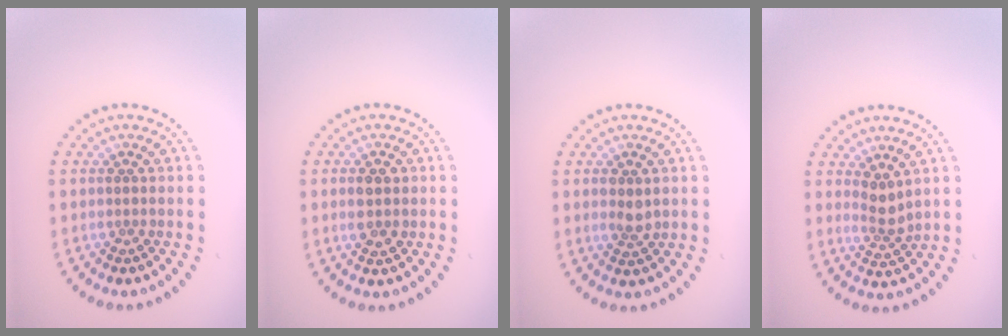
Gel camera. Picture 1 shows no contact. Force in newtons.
{"total": 2.0, "press": 2.0, "slide": 0.0}
{"total": 1.5, "press": 1.5, "slide": 0.3}
{"total": 2.0, "press": 1.6, "slide": 1.3}